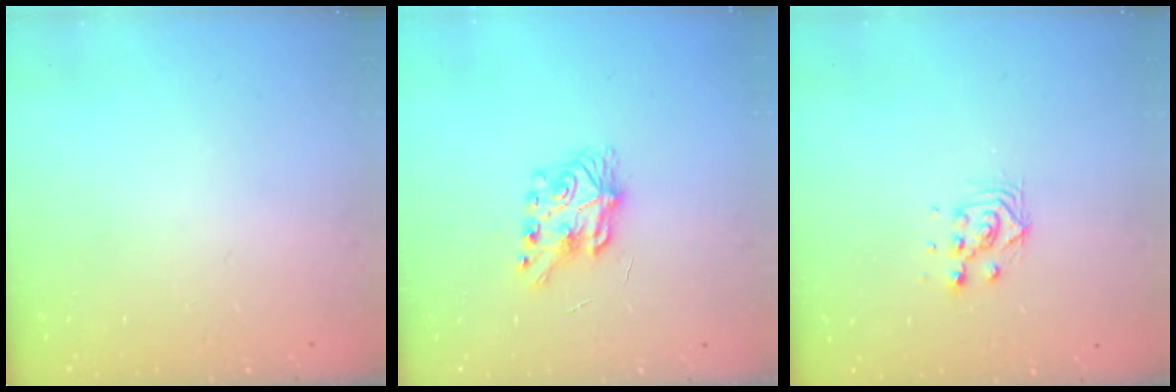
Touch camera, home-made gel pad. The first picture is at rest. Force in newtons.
{"total": 7.8, "press": 7.8, "slide": 0.1}
{"total": 4.8, "press": 4.8, "slide": 0.1}